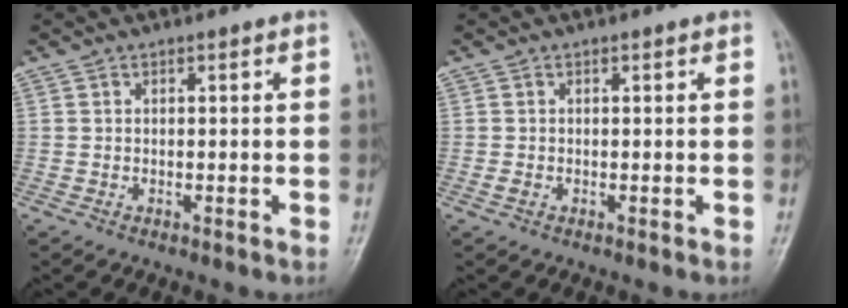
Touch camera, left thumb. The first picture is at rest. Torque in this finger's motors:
{"motor_torque": [-0.49, 0.49, 0.13, -0.11, 0.00]}